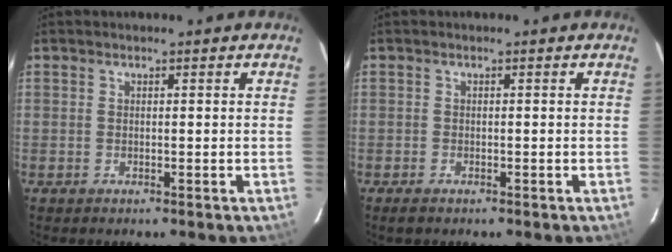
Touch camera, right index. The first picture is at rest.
{"total": 1.4, "force": [-1.1, 0.6, 0.7], "torque": [-0.014, -0.004, -0.020]}